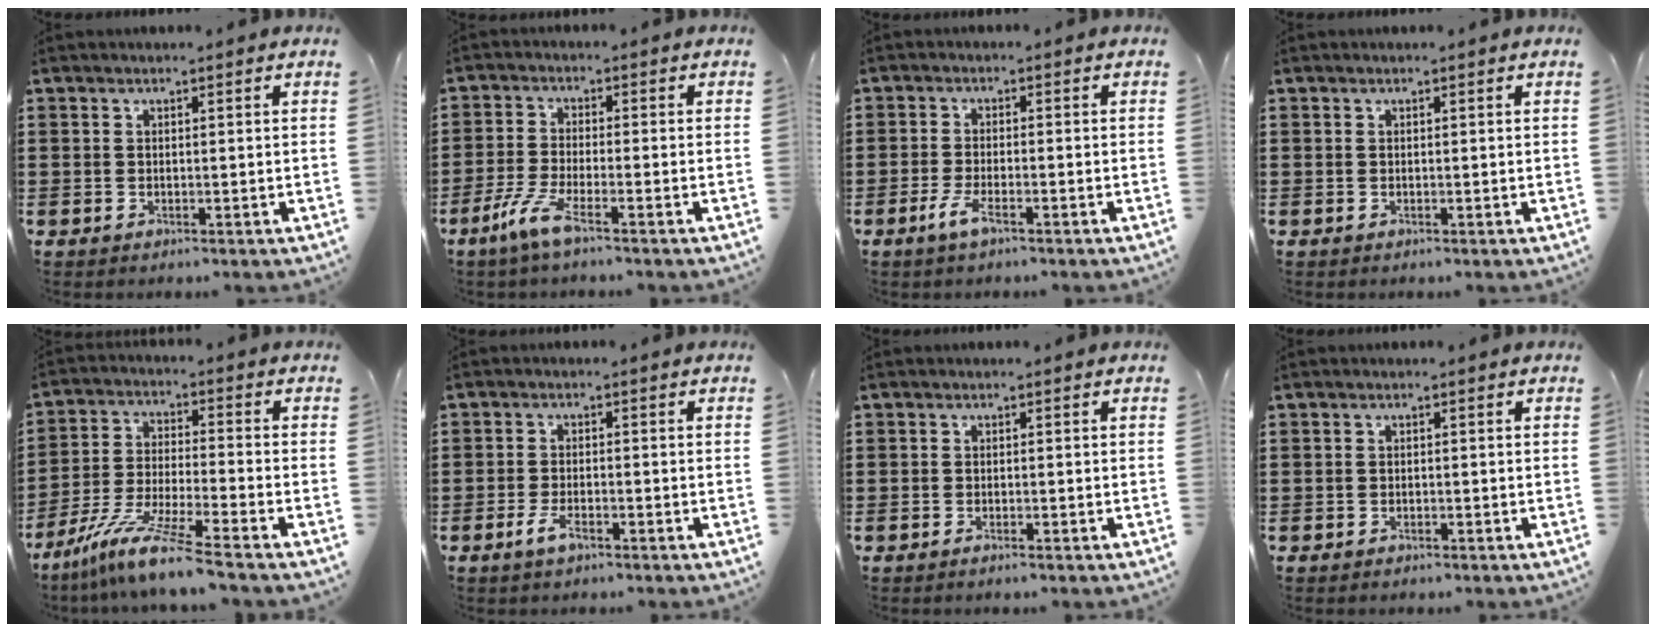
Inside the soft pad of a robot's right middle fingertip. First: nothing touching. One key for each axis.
{"total": 5.2, "fx": -3.0, "fy": 0.5, "fz": 4.2, "tx": -0.102, "ty": -0.016, "tz": -0.060}
{"total": 3.3, "fx": -1.7, "fy": 0.6, "fz": 2.7, "tx": -0.065, "ty": -0.007, "tz": -0.037}
{"total": 0.0}
{"total": 9.9, "fx": -8.1, "fy": -0.5, "fz": 5.7, "tx": -0.116, "ty": -0.008, "tz": -0.161}
{"total": 3.1, "fx": -1.7, "fy": 1.0, "fz": 2.4, "tx": -0.054, "ty": -0.003, "tz": -0.035}
{"total": 0.7, "fx": -0.6, "fy": -0.1, "fz": 0.4, "tx": -0.011, "ty": -0.005, "tz": -0.011}
{"total": 0.7, "fx": -0.6, "fy": 0.2, "fz": 0.1, "tx": -0.003, "ty": -0.001, "tz": -0.013}